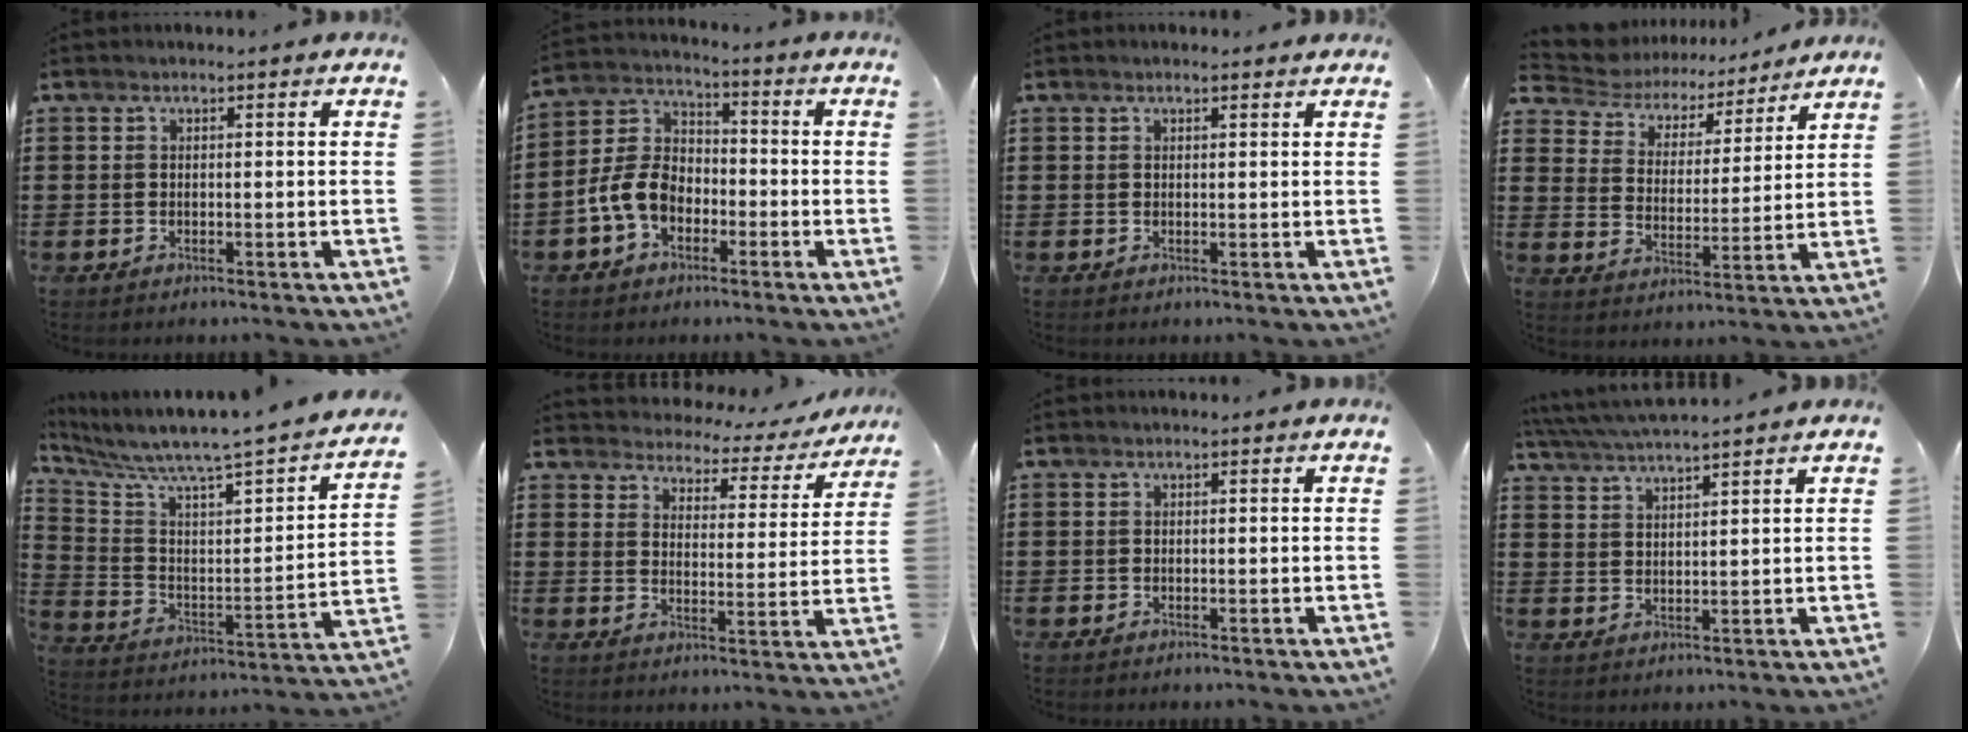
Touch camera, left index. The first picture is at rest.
{"total": 7.6, "force": [-2.9, 5.3, 4.5], "torque": [-0.127, 0.005, -0.066]}
{"total": 0.7, "force": [0.6, 0.1, 0.4], "torque": [-0.008, 0.002, 0.012]}
{"total": 5.9, "force": [5.6, 1.7, 0.8], "torque": [-0.050, -0.035, 0.094]}
{"total": 4.9, "force": [4.3, -0.2, 2.3], "torque": [-0.071, -0.057, 0.061]}
{"total": 2.9, "force": [2.8, 0.4, -0.2], "torque": [-0.019, -0.027, 0.040]}
{"total": 0.0}
{"total": 4.2, "force": [4.0, -0.4, 1.2], "torque": [-0.037, -0.014, 0.071]}